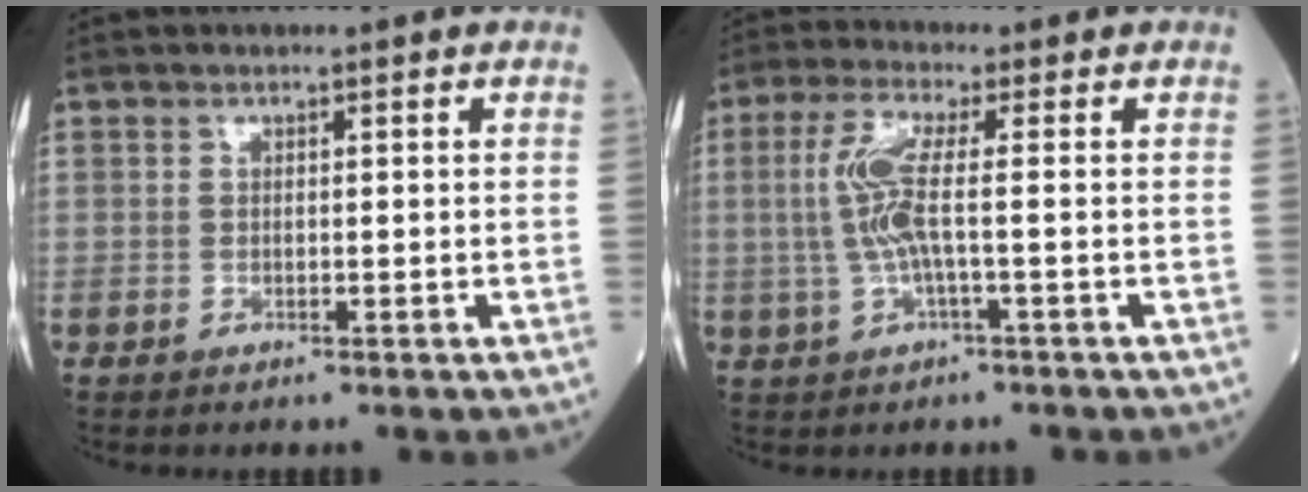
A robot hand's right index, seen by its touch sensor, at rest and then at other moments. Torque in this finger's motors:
{"motor_torque": [1.07, -0.07, 0.52, 0.18]}